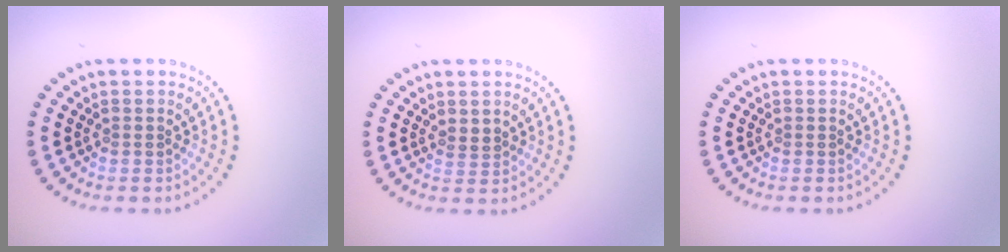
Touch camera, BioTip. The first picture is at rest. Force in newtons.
{"total": 0.9, "press": 0.9, "slide": 0.3}
{"total": 0.0}